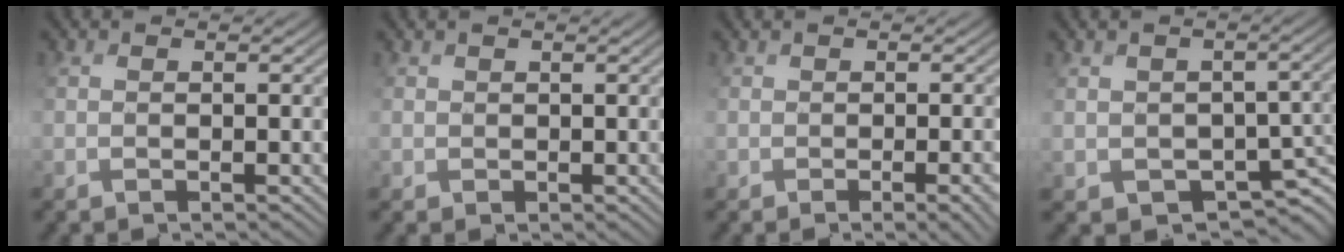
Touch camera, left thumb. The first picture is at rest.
{"total": 3.1, "force": [0.2, -0.7, -3.0], "torque": [0.045, -0.001, 0.011]}
{"total": 2.5, "force": [-1.1, 0.9, 2.0], "torque": [-0.016, -0.007, 0.001]}
{"total": 3.0, "force": [-0.9, 2.7, 0.9], "torque": [-0.026, -0.015, -0.005]}